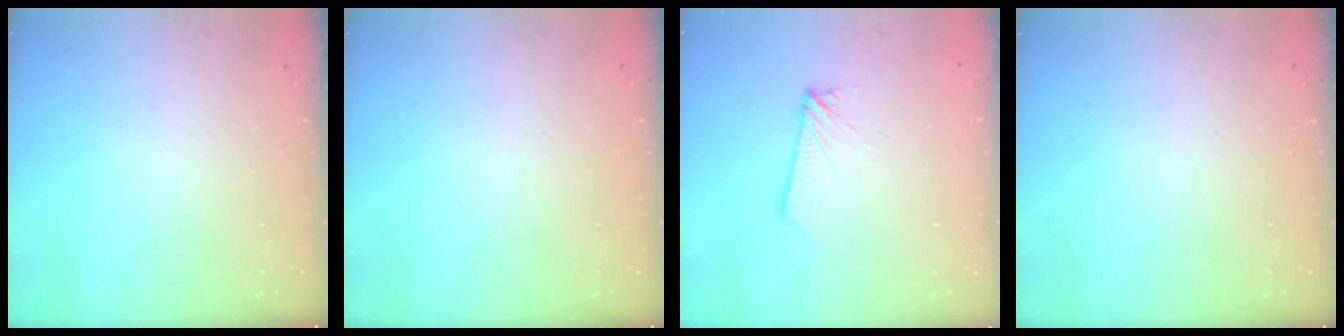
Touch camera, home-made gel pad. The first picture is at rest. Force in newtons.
{"total": 0.0}
{"total": 1.8, "press": 1.8, "slide": 0.1}
{"total": 0.0}